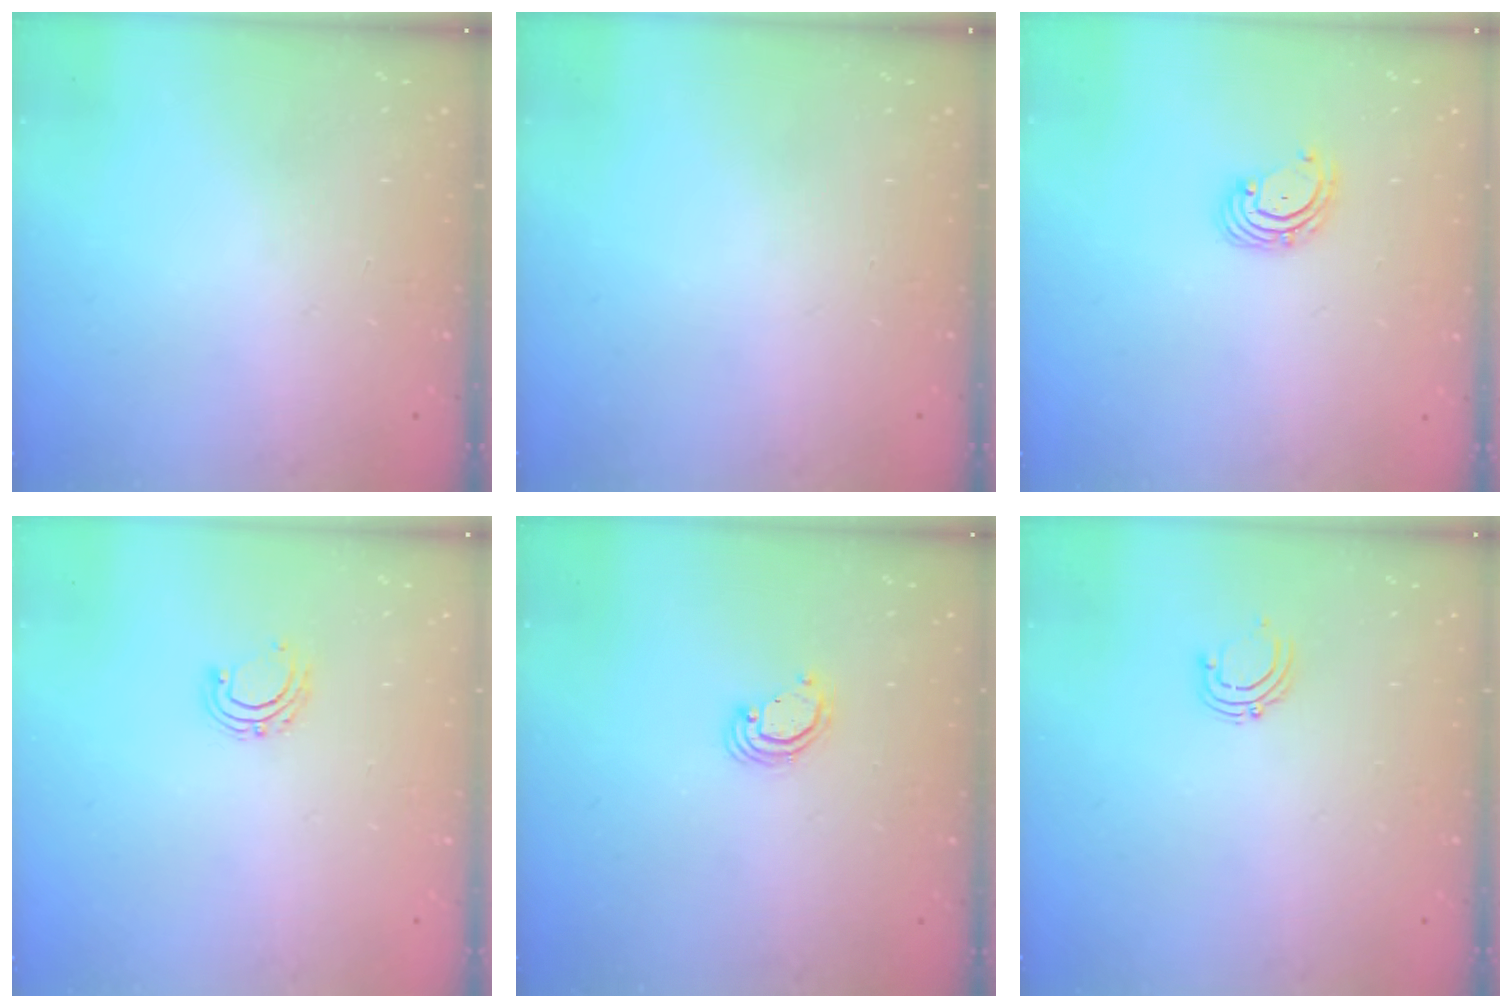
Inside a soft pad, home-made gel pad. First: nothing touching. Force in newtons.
{"total": 0.0}
{"total": 3.3, "press": 3.3, "slide": 0.5}
{"total": 5.5, "press": 5.4, "slide": 1.1}
{"total": 3.6, "press": 3.6, "slide": 0.3}
{"total": 4.1, "press": 4.0, "slide": 0.4}